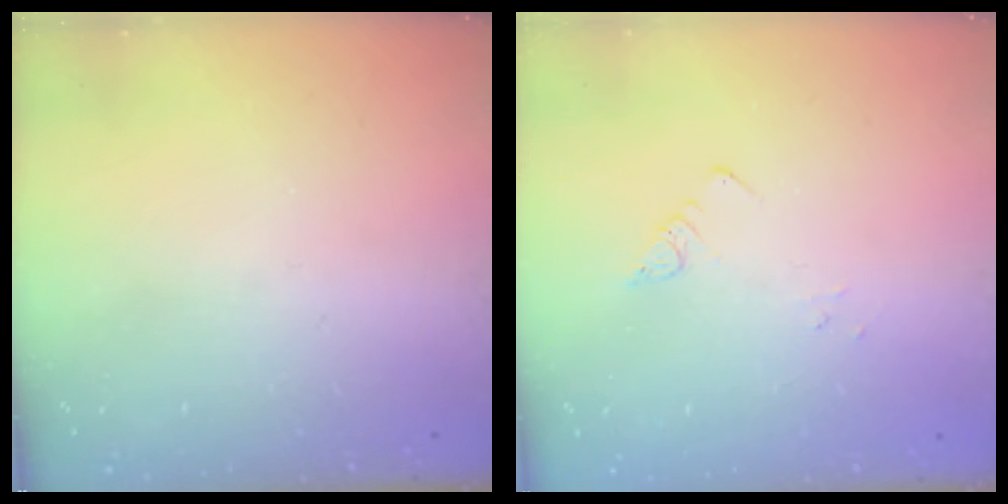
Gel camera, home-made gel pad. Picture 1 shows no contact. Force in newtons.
{"total": 1.9, "press": 1.9, "slide": 0.2}